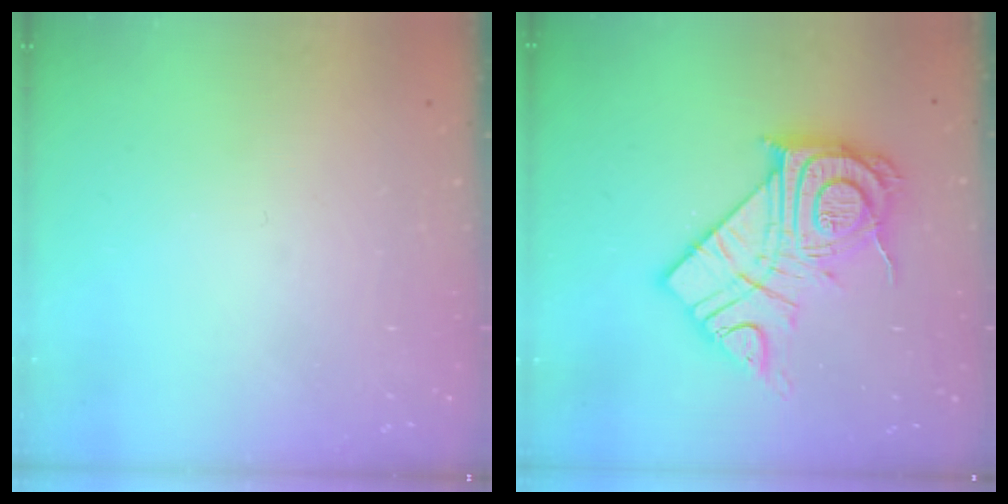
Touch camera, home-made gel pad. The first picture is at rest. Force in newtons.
{"total": 20.7, "press": 20.7, "slide": 1.7}